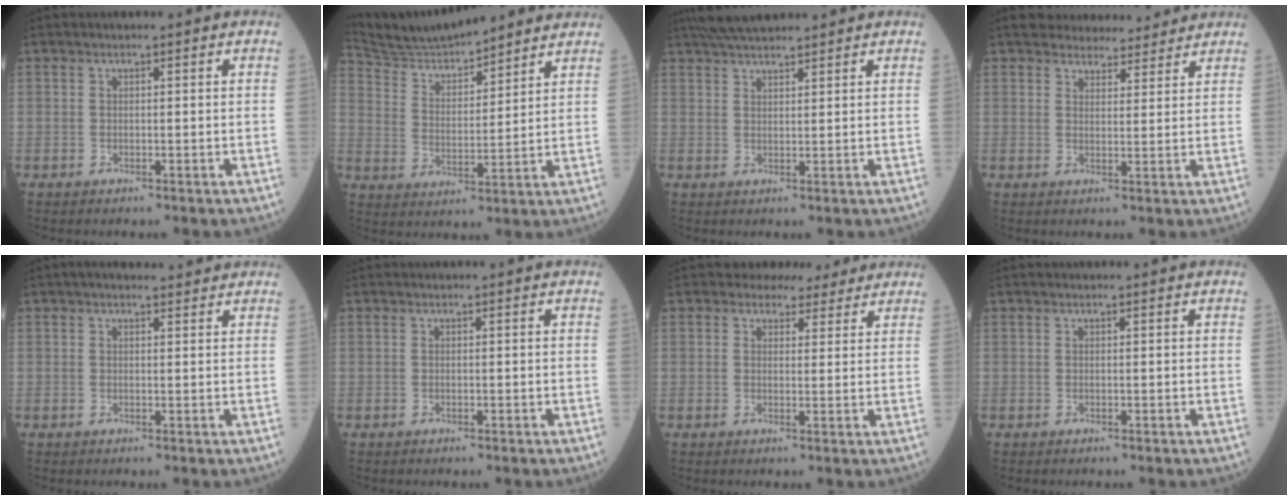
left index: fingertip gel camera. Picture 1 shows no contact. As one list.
[{"total": 13.7, "force": [12.9, 1.9, 4.2], "torque": [-0.085, 0.021, 0.226]}, {"total": 6.7, "force": [6.1, 1.0, 2.8], "torque": [-0.050, 0.033, 0.109]}, {"total": 7.4, "force": [6.9, 2.2, 1.3], "torque": [-0.008, 0.008, 0.087]}, {"total": 4.0, "force": [3.5, 1.1, 1.5], "torque": [-0.018, 0.022, 0.046]}, {"total": 0.0}, {"total": 4.8, "force": [4.1, 2.3, 0.2], "torque": [0.003, 0.004, 0.044]}, {"total": 0.0}]